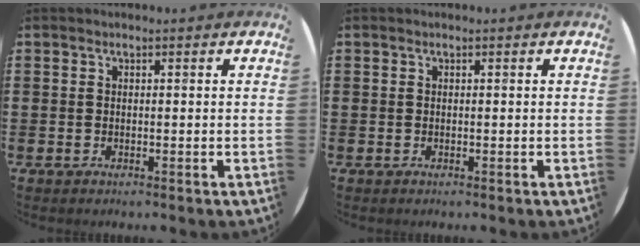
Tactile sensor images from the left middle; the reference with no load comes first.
{"total": 0.0}